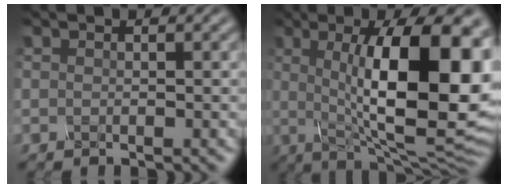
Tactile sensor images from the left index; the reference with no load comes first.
{"total": 15.9, "force": [1.4, 5.5, 14.8], "torque": [-0.182, 0.009, 0.019]}